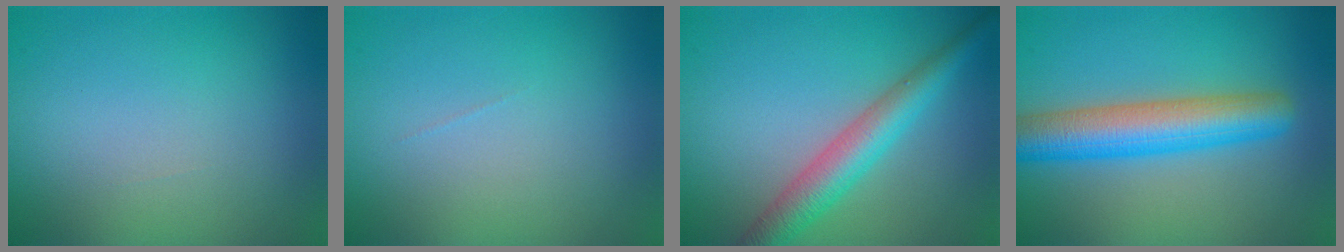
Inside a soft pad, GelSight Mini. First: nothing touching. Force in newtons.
{"total": 0.0}
{"total": 4.8, "press": 4.8, "slide": 0.1}
{"total": 7.0, "press": 7.0, "slide": 0.2}